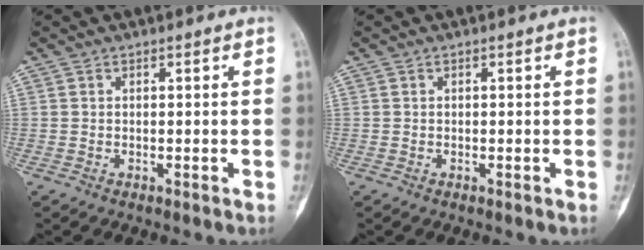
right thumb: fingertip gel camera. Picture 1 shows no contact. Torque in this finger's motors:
{"motor_torque": [-0.37, 0.05, -0.25, 0.04, -0.08]}